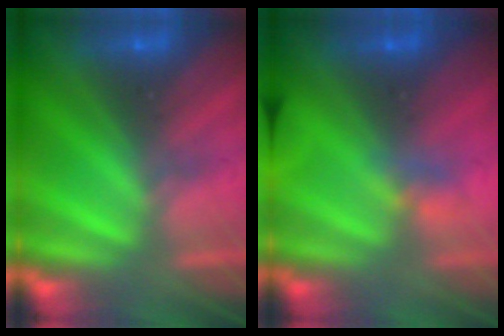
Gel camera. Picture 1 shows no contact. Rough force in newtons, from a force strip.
{"total": 3.5}